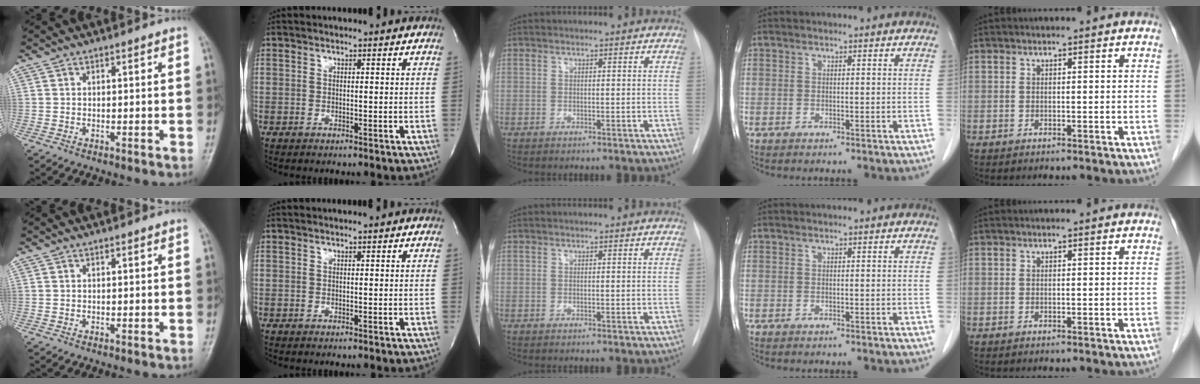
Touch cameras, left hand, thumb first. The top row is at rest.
{}